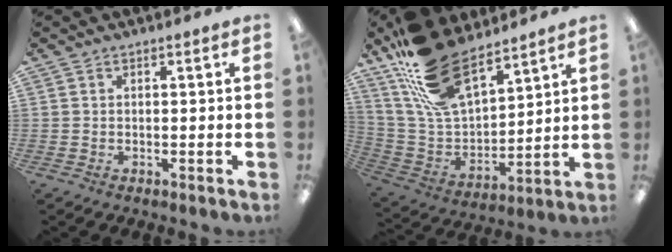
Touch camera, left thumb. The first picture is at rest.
{"total": 20.2, "force": [14.6, 9.2, 10.5], "torque": [-0.226, -0.077, 0.274]}